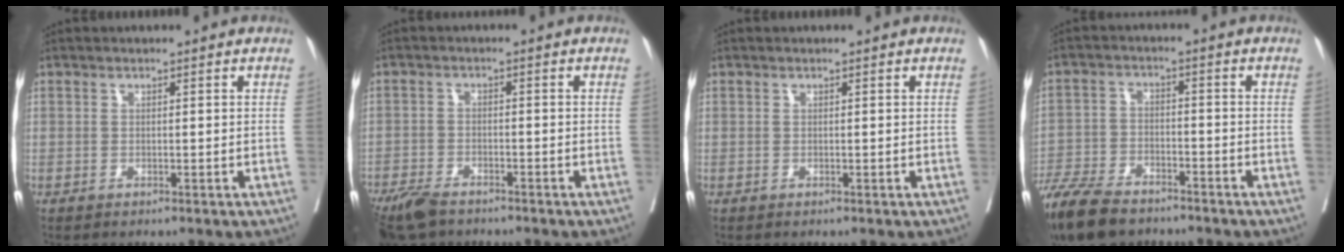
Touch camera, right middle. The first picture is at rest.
{"total": 7.4, "force": [-6.1, 2.4, 3.5], "torque": [-0.063, -0.014, -0.107]}
{"total": 0.0}
{"total": 12.6, "force": [-10.1, 4.4, 6.2], "torque": [-0.122, -0.026, -0.175]}